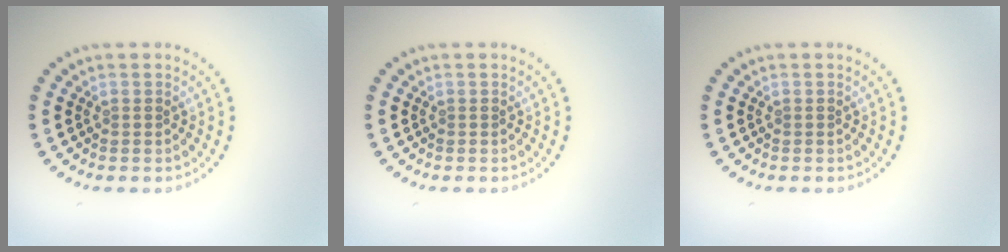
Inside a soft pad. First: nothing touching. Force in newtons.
{"total": 0.0}
{"total": 0.0}